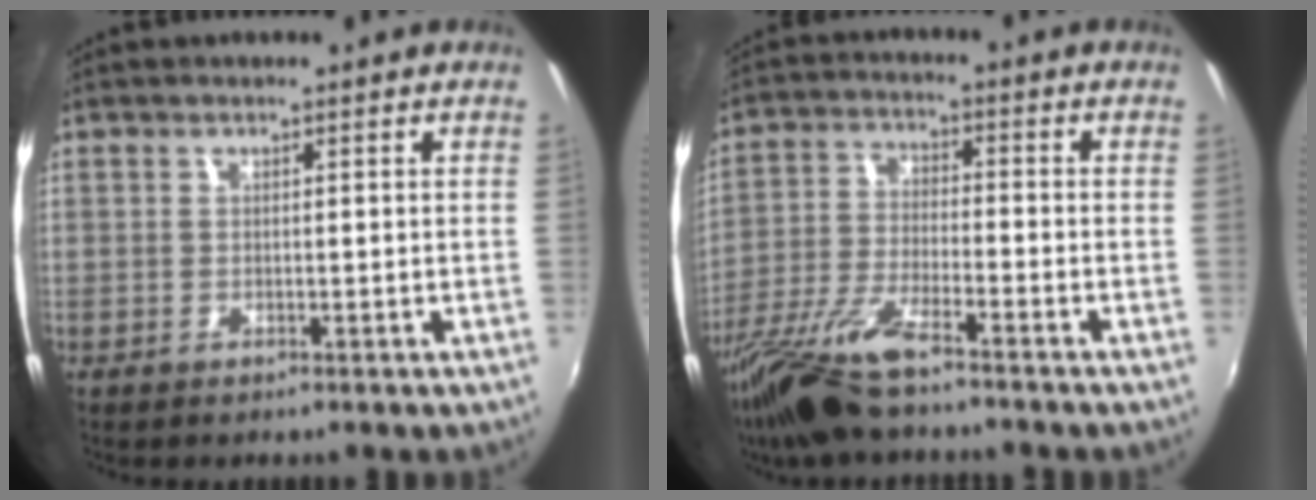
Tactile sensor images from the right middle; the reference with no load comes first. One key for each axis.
{"total": 12.5, "fx": -9.5, "fy": 2.0, "fz": 7.8, "tx": -0.168, "ty": -0.029, "tz": -0.185}